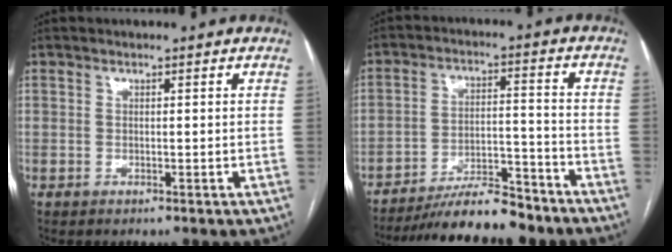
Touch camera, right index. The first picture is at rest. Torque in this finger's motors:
{"motor_torque": [0.41, -0.33, 0.30, 0.05]}